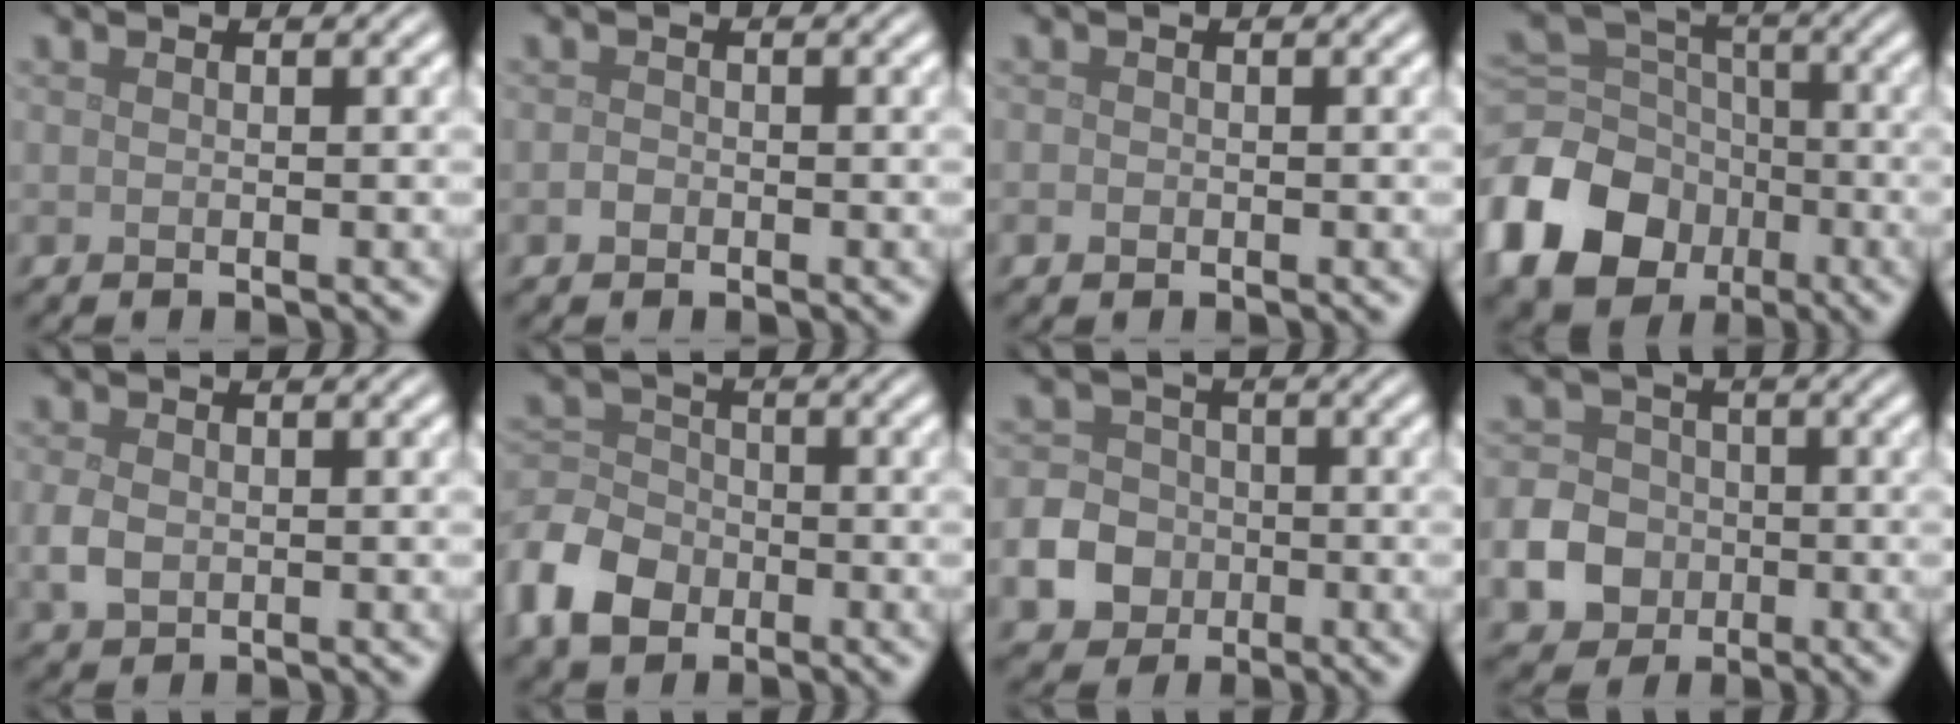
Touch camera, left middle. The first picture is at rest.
{"total": 0.7, "force": [-0.4, 0.6, 0.2], "torque": [-0.005, -0.001, -0.009]}
{"total": 0.6, "force": [-0.2, 0.5, 0.2], "torque": [-0.001, -0.004, -0.005]}
{"total": 11.9, "force": [-5.2, 9.2, 5.5], "torque": [-0.150, -0.020, -0.113]}
{"total": 2.4, "force": [-0.3, 1.8, 1.5], "torque": [-0.037, -0.005, -0.006]}
{"total": 6.4, "force": [-3.4, 4.5, 3.0], "torque": [-0.069, 0.001, -0.087]}
{"total": 5.6, "force": [-2.1, 4.8, 1.9], "torque": [-0.026, -0.006, -0.061]}
{"total": 5.6, "force": [-1.9, 4.8, 2.2], "torque": [-0.038, -0.003, -0.056]}